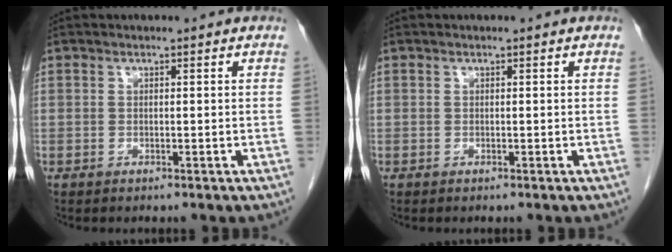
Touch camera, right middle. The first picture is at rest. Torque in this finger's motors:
{"motor_torque": [-0.22, 0.27, -0.10, -0.01]}